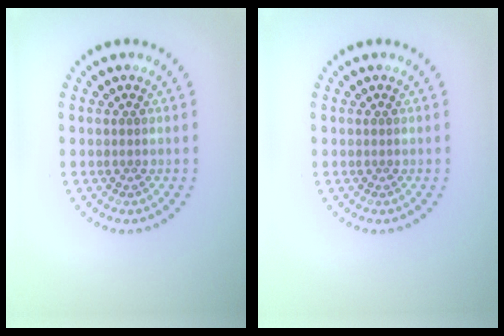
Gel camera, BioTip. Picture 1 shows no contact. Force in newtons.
{"total": 0.0}